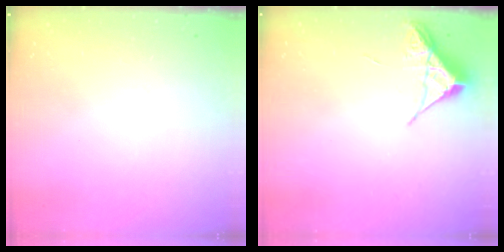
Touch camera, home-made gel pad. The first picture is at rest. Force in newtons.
{"total": 5.2, "press": 5.1, "slide": 0.3}